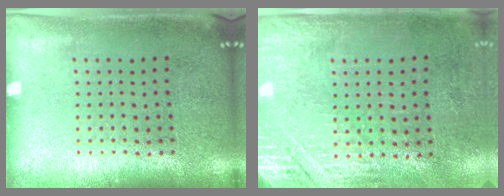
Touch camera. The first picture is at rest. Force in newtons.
{"total": 2.7, "press": 2.4, "slide": 1.2}